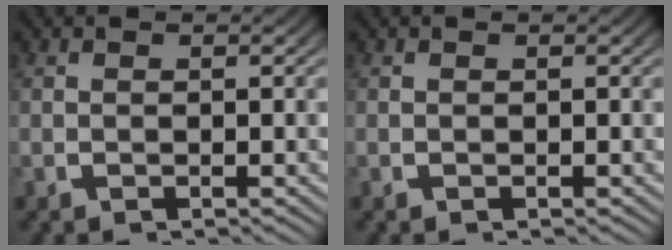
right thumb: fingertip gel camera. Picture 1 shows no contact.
{"total": 0.0}